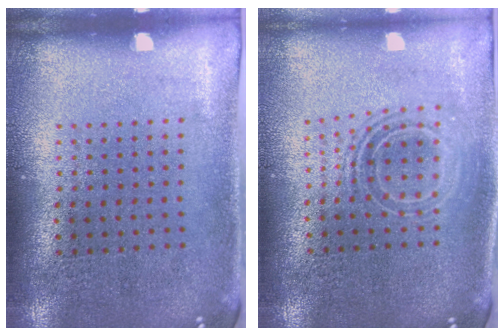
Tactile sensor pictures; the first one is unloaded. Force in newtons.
{"total": 1.8, "press": 1.4, "slide": 1.2}